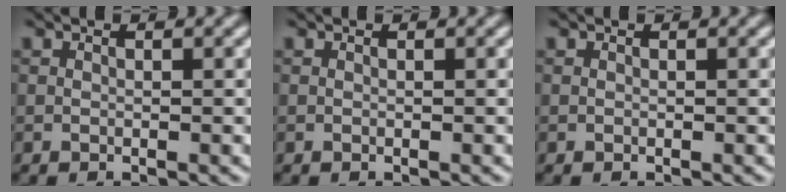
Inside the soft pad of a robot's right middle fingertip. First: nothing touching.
{"total": 0.0}
{"total": 0.0}